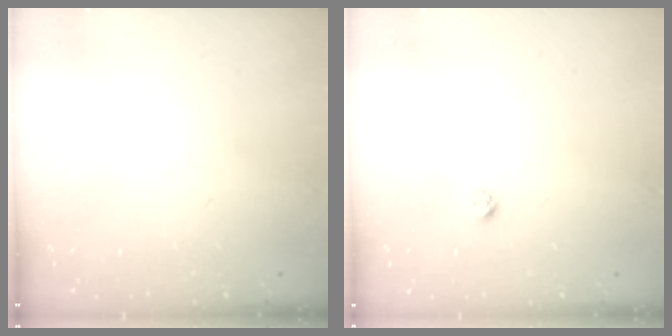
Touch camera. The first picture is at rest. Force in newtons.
{"total": 2.3, "press": 2.3, "slide": 0.2}